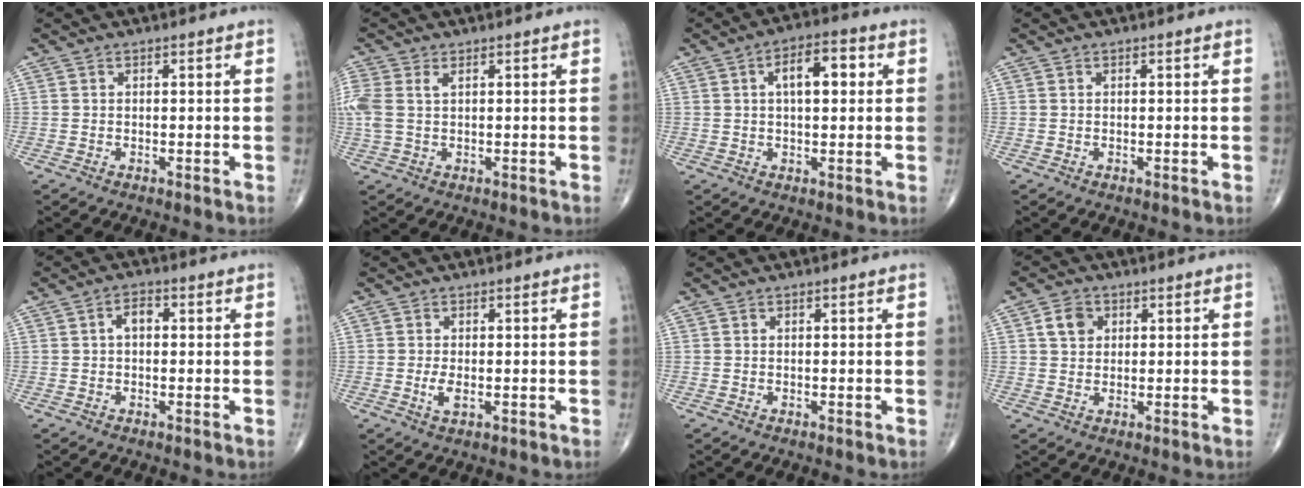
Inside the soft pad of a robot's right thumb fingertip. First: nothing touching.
{"total": 5.6, "force": [1.3, 3.0, 4.5], "torque": [-0.142, 0.021, 0.035]}
{"total": 7.9, "force": [1.8, 3.6, 6.7], "torque": [-0.090, 0.013, 0.021]}
{"total": 0.0}
{"total": 2.9, "force": [0.3, 1.8, 2.3], "torque": [-0.033, 0.012, 0.000]}
{"total": 2.5, "force": [-0.4, 1.1, 2.2], "torque": [-0.049, -0.006, -0.007]}
{"total": 0.0}
{"total": 4.2, "force": [1.4, 3.4, 2.1], "torque": [-0.023, -0.001, 0.023]}